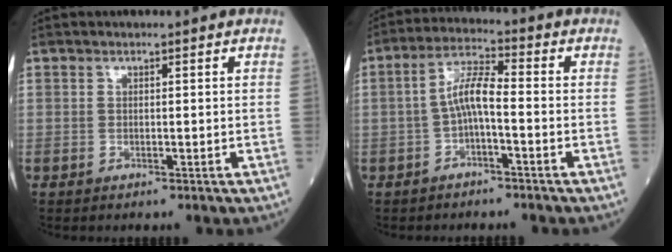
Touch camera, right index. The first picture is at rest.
{"total": 5.5, "force": [-1.1, 1.2, 5.3], "torque": [-0.103, 0.019, -0.025]}